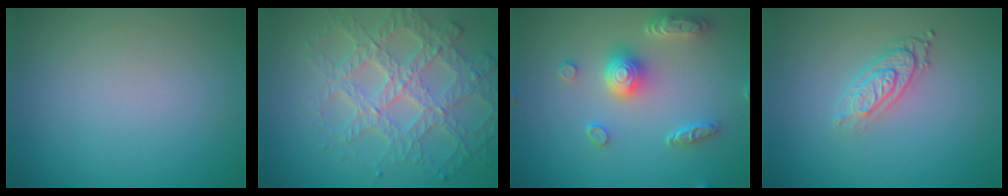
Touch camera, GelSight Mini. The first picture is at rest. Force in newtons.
{"total": 4.5, "press": 4.3, "slide": 1.2}
{"total": 5.0, "press": 4.1, "slide": 2.8}
{"total": 3.2, "press": 2.3, "slide": 2.2}